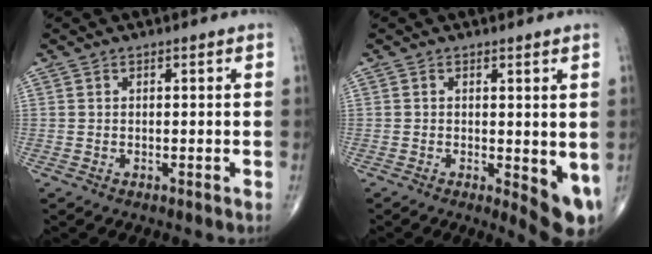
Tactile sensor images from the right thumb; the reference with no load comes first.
{"total": 6.5, "force": [-0.5, 2.3, 6.1], "torque": [-0.074, -0.016, -0.004]}